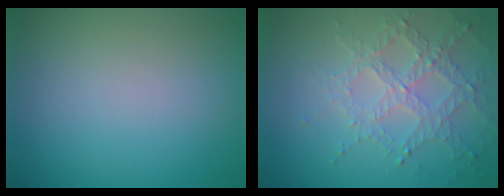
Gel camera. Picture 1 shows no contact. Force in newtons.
{"total": 3.9, "press": 3.0, "slide": 2.5}